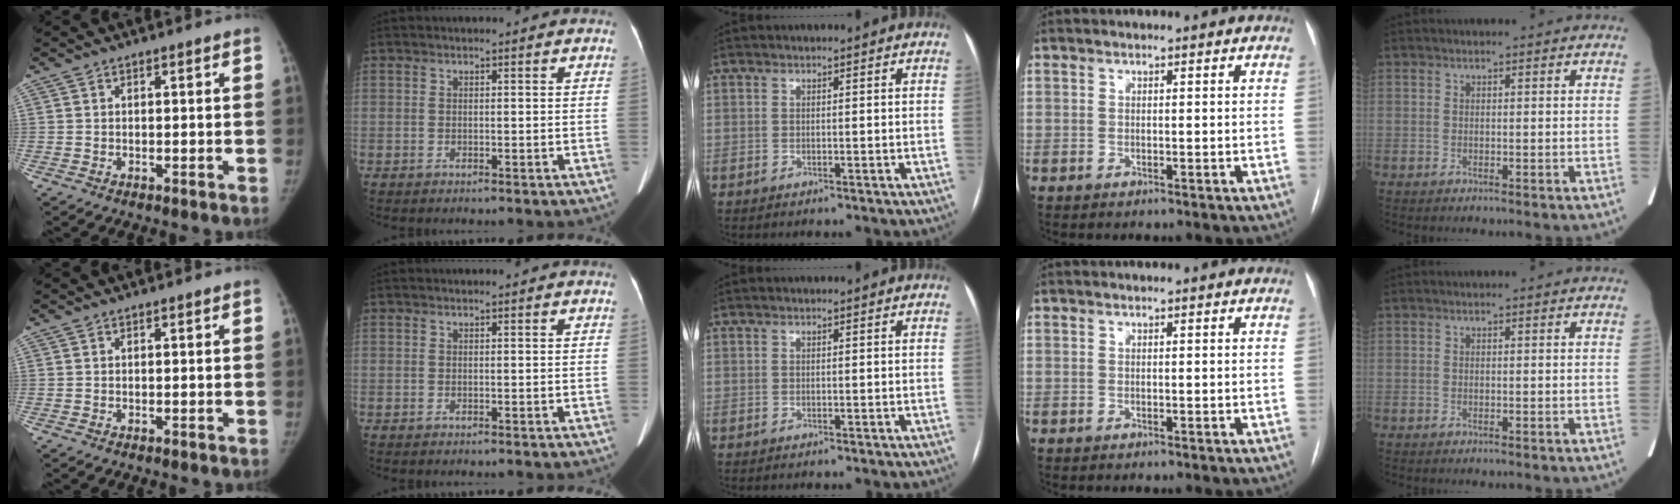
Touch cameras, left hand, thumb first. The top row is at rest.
{}